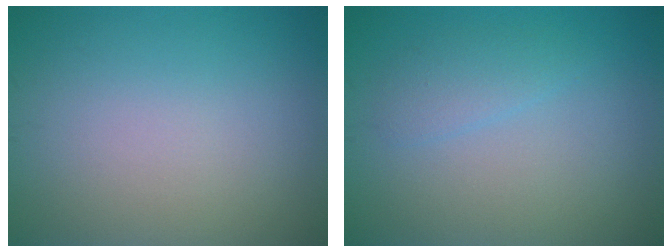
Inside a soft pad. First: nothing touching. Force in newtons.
{"total": 1.6, "press": 1.6, "slide": 0.0}